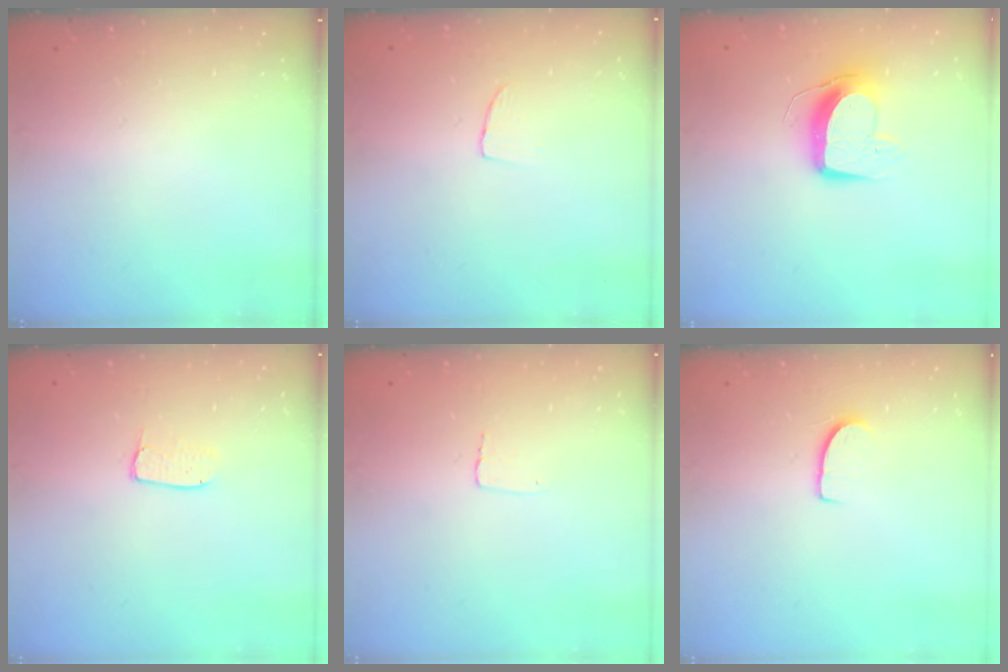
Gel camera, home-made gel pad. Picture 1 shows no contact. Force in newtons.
{"total": 3.3, "press": 3.3, "slide": 0.2}
{"total": 12.1, "press": 12.1, "slide": 1.0}
{"total": 4.9, "press": 4.8, "slide": 0.4}
{"total": 2.7, "press": 2.7, "slide": 0.1}
{"total": 6.6, "press": 6.5, "slide": 0.4}